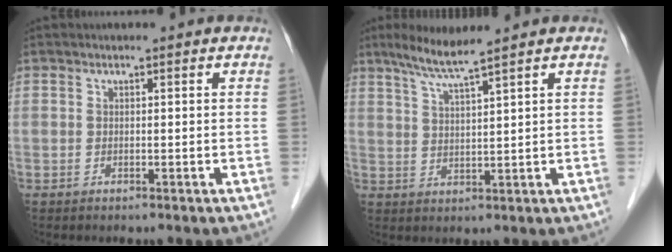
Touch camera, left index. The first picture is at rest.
{"total": 5.2, "force": [4.1, -1.0, 3.0], "torque": [-0.065, -0.004, 0.082]}